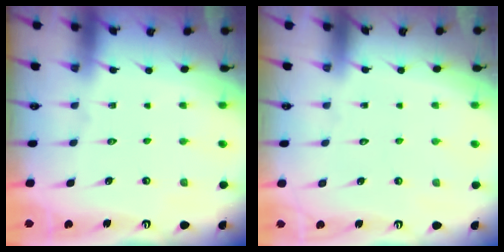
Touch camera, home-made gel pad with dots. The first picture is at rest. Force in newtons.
{"total": 1.8, "press": 1.8, "slide": 0.1}